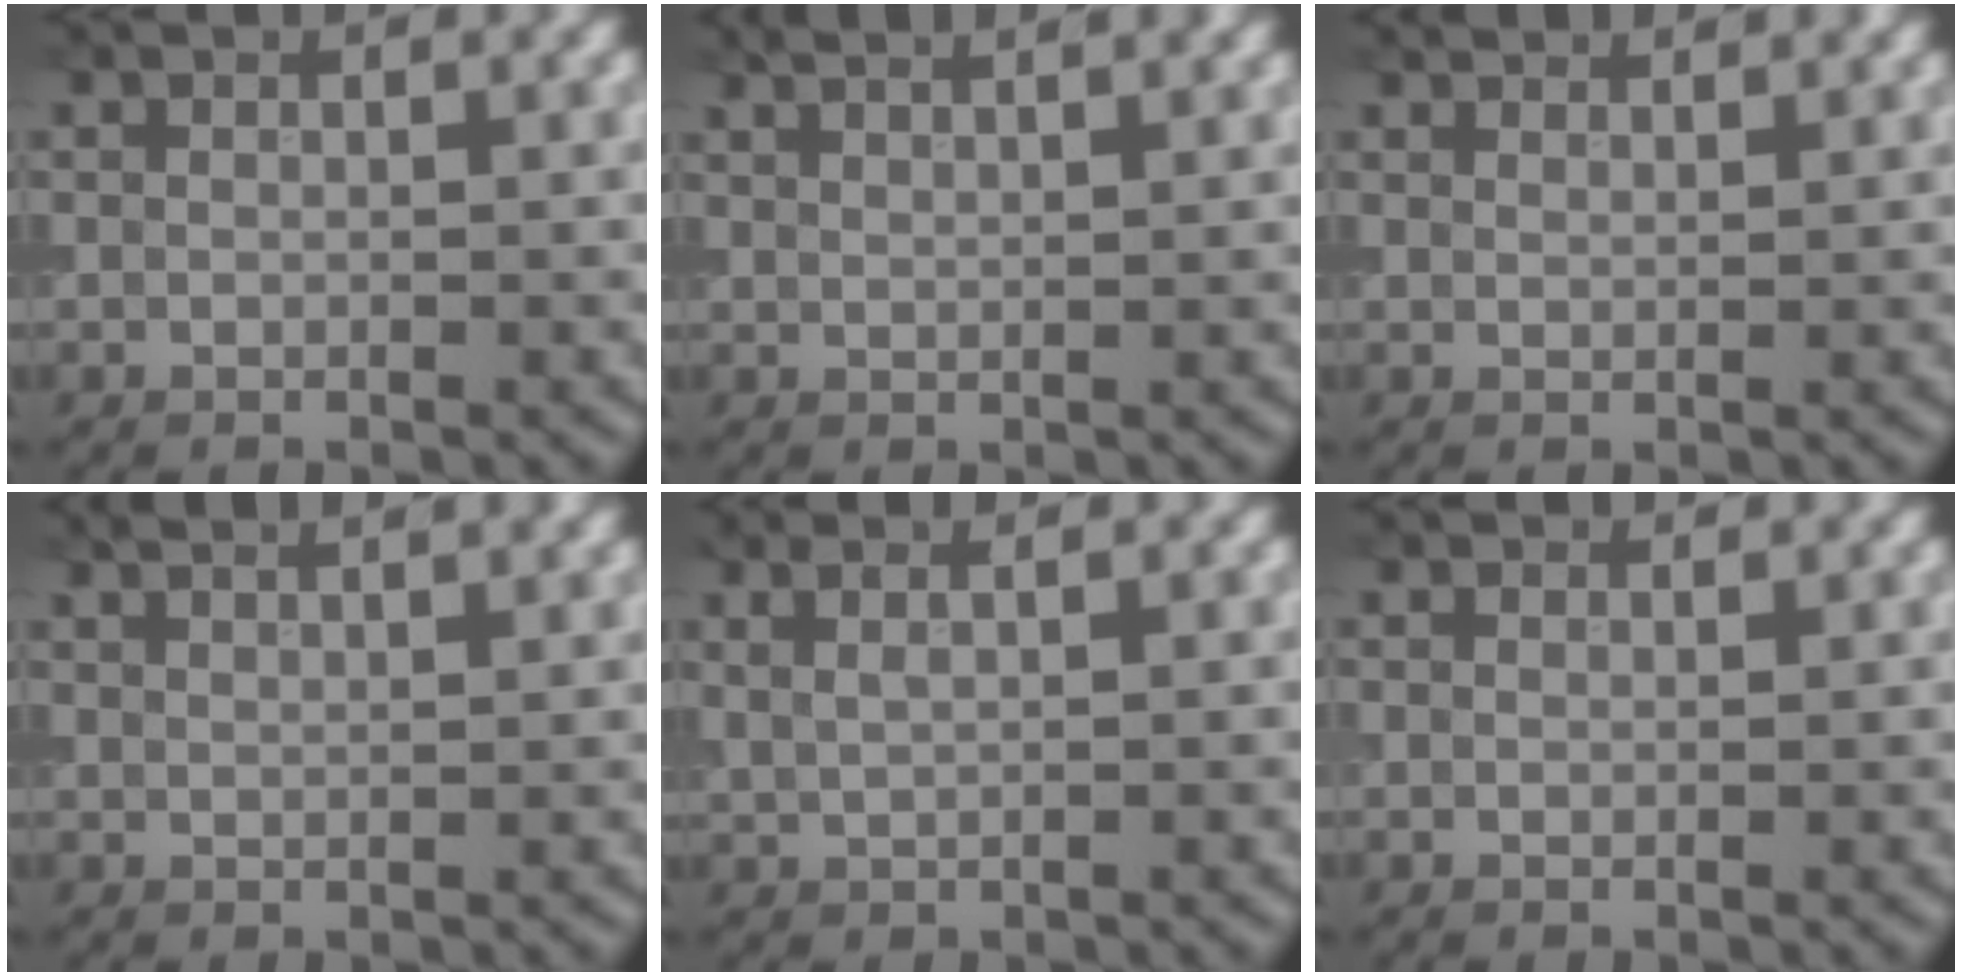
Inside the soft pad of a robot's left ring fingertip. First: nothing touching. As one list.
[{"total": 4.3, "force": [3.4, 1.2, 2.3], "torque": [-0.026, 0.030, 0.027]}, {"total": 3.4, "force": [3.1, 0.7, 1.0], "torque": [-0.027, -0.001, 0.055]}, {"total": 3.9, "force": [3.1, 1.1, 2.1], "torque": [-0.022, 0.028, 0.023]}, {"total": 2.3, "force": [1.6, 0.7, 1.5], "torque": [-0.023, 0.008, 0.015]}, {"total": 0.9, "force": [0.9, 0.3, 0.1], "torque": [-0.008, 0.001, 0.012]}]